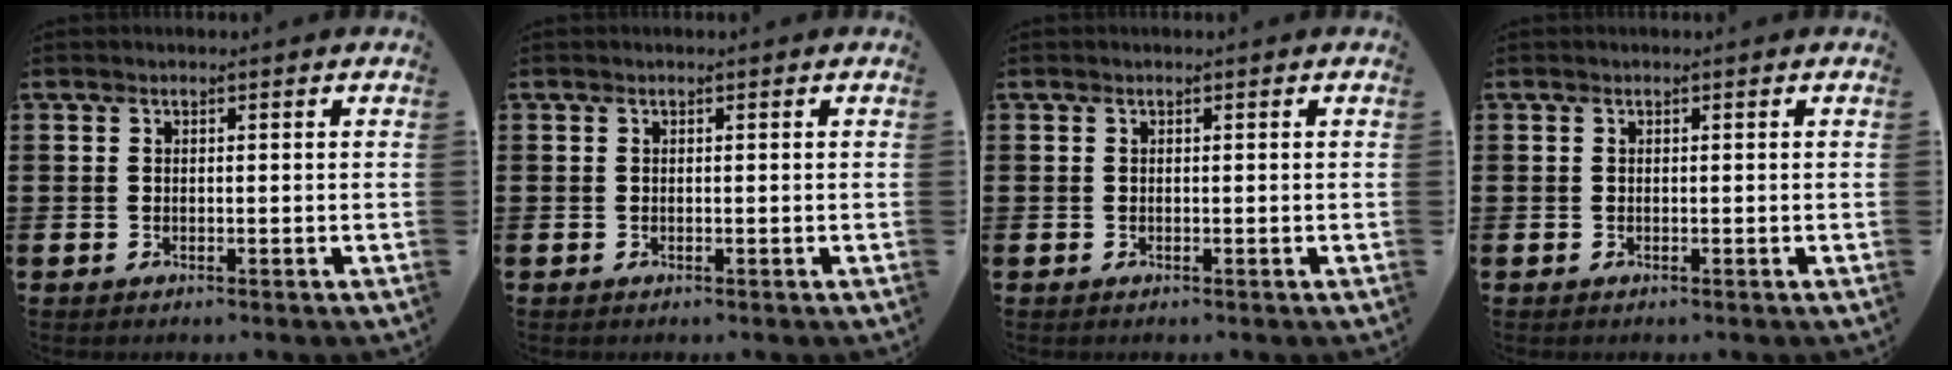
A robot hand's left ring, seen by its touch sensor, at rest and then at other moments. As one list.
[{"total": 0.0}, {"total": 0.0}, {"total": 0.0}]